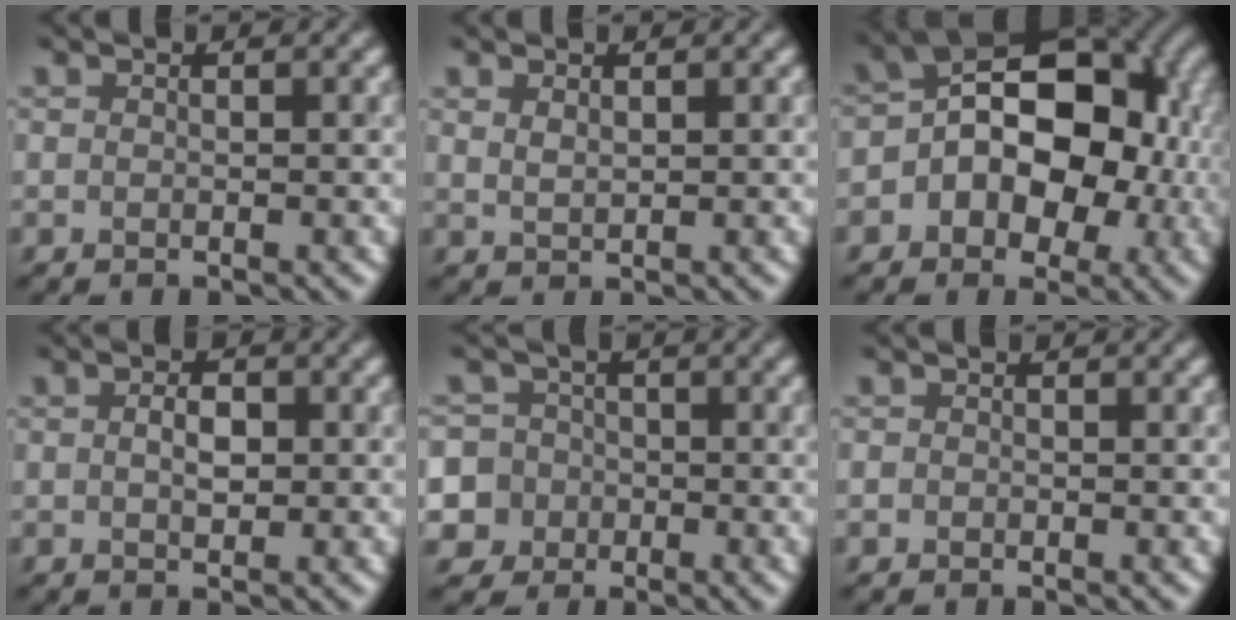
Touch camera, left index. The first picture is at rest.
{"total": 1.2, "force": [0.7, 0.5, 0.7], "torque": [-0.017, -0.002, 0.019]}
{"total": 12.3, "force": [-0.3, 8.2, 9.2], "torque": [-0.088, 0.033, -0.028]}
{"total": 2.1, "force": [0.1, 1.2, 1.7], "torque": [-0.032, 0.000, 0.002]}
{"total": 8.4, "force": [-2.5, 7.8, 1.9], "torque": [-0.049, 0.004, -0.079]}
{"total": 0.6, "force": [-0.2, 0.5, 0.1], "torque": [0.002, -0.005, -0.004]}